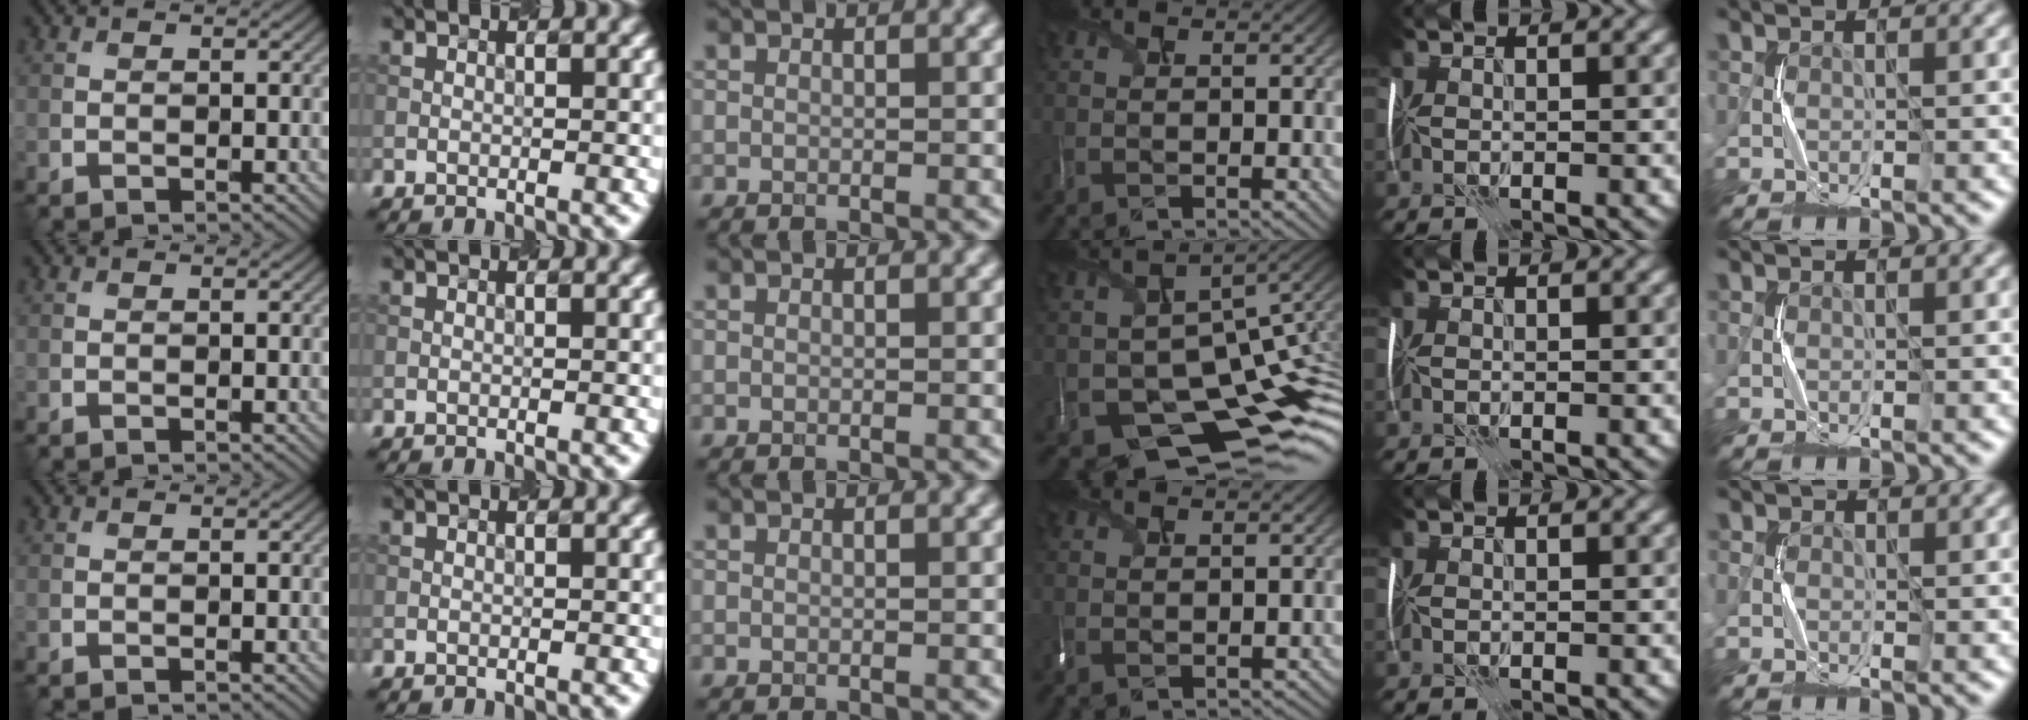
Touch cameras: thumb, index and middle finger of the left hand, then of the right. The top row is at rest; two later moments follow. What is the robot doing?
{"motion": "shake", "object": "plastic piggy bank"}